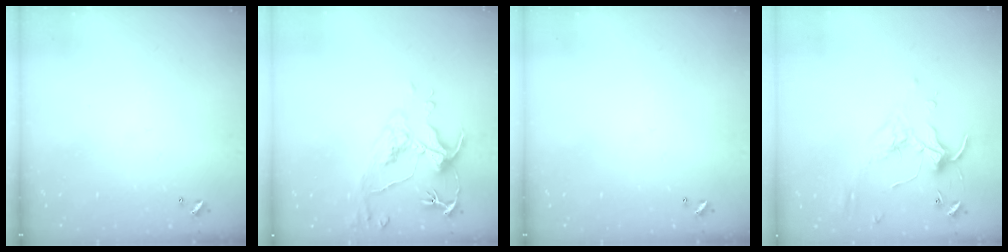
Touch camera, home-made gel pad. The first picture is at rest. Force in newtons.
{"total": 6.6, "press": 6.5, "slide": 1.5}
{"total": 0.0}
{"total": 0.5, "press": 0.4, "slide": 0.4}